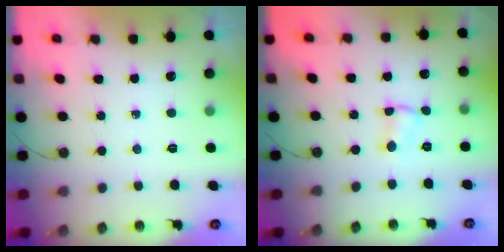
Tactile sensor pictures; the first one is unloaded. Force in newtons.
{"total": 1.7, "press": 1.6, "slide": 0.5}